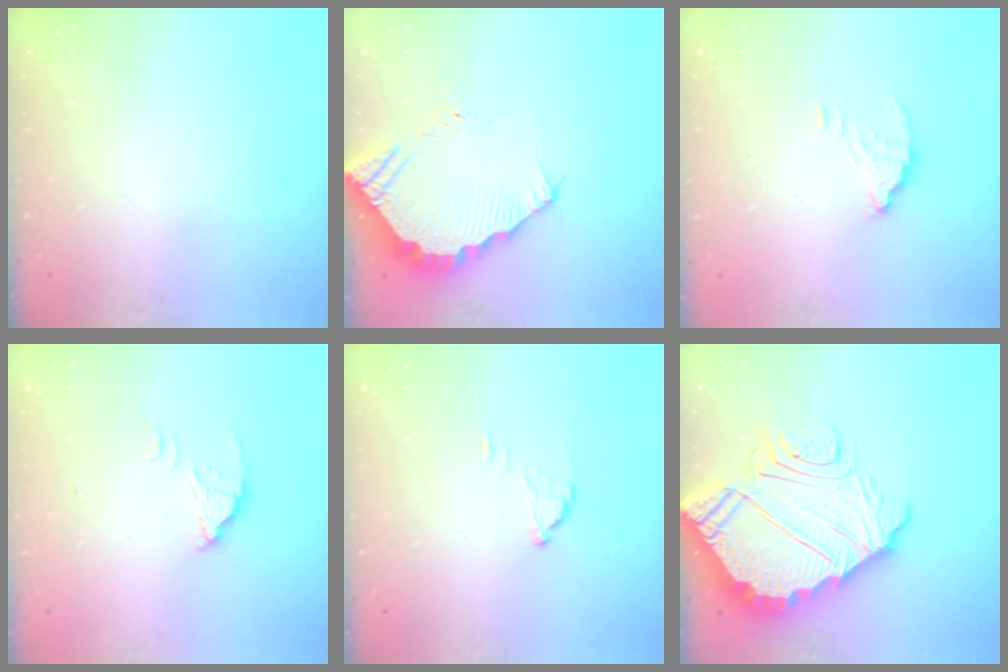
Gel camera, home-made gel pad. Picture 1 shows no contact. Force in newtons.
{"total": 3.6, "press": 3.6, "slide": 0.2}
{"total": 2.7, "press": 2.7, "slide": 0.1}
{"total": 2.9, "press": 2.9, "slide": 0.2}
{"total": 2.5, "press": 2.5, "slide": 0.1}
{"total": 16.6, "press": 16.5, "slide": 1.5}